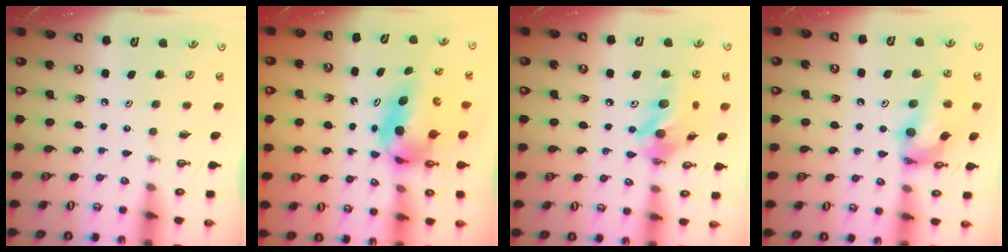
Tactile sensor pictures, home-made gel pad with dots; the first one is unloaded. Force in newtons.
{"total": 6.1, "press": 6.0, "slide": 1.0}
{"total": 14.5, "press": 14.2, "slide": 2.9}
{"total": 16.2, "press": 15.4, "slide": 5.1}